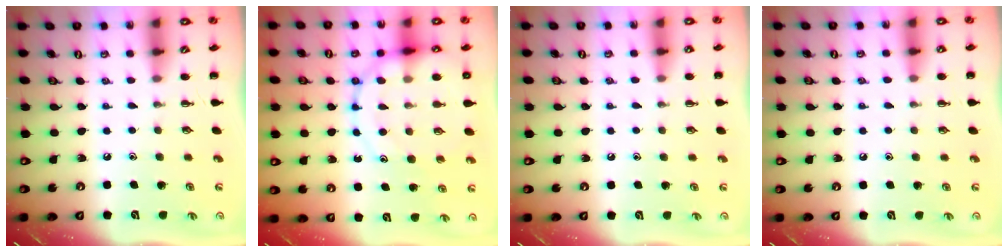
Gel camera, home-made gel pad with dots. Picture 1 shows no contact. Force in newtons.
{"total": 16.1, "press": 15.9, "slide": 2.6}
{"total": 3.2, "press": 3.1, "slide": 1.1}
{"total": 5.8, "press": 5.5, "slide": 1.9}